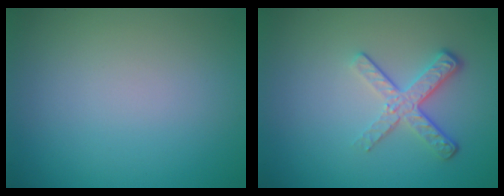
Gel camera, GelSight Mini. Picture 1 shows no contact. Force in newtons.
{"total": 3.5, "press": 2.6, "slide": 2.4}